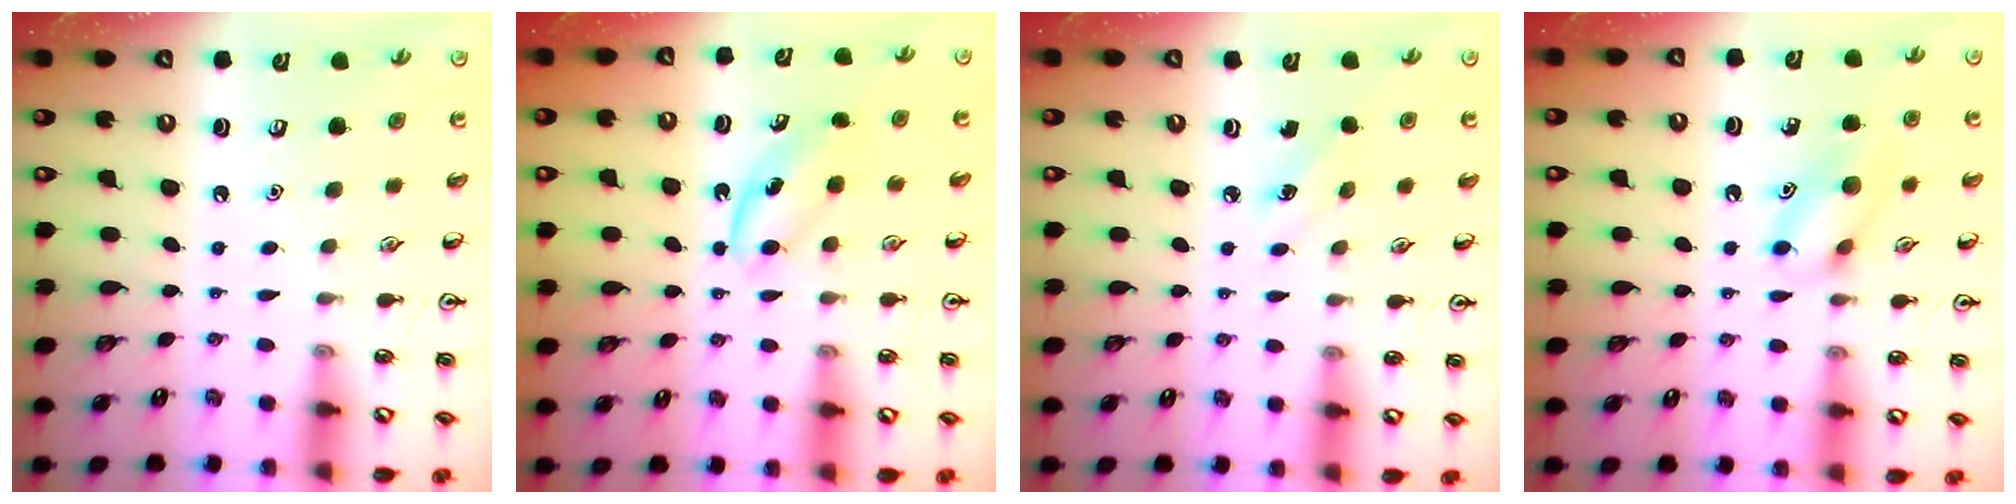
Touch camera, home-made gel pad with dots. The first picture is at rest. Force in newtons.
{"total": 4.8, "press": 4.6, "slide": 1.6}
{"total": 1.9, "press": 1.7, "slide": 0.7}
{"total": 11.0, "press": 11.0, "slide": 0.6}